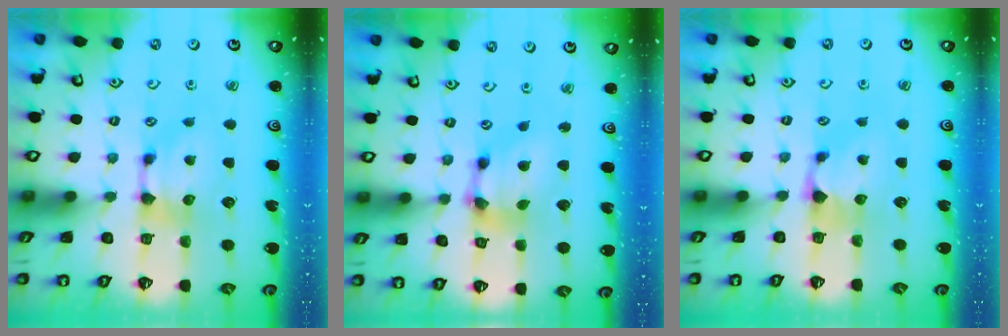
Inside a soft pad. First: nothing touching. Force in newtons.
{"total": 6.2, "press": 5.7, "slide": 2.5}
{"total": 1.1, "press": 0.8, "slide": 0.7}